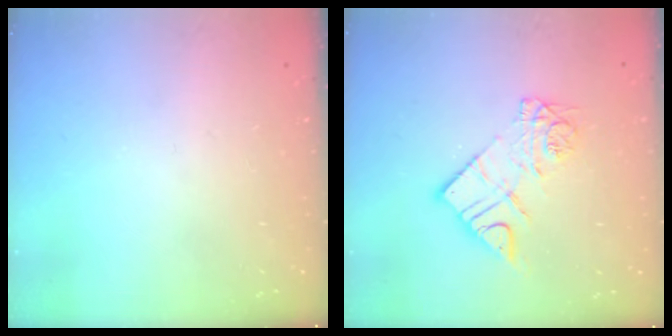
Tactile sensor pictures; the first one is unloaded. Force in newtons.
{"total": 10.8, "press": 10.8, "slide": 0.8}